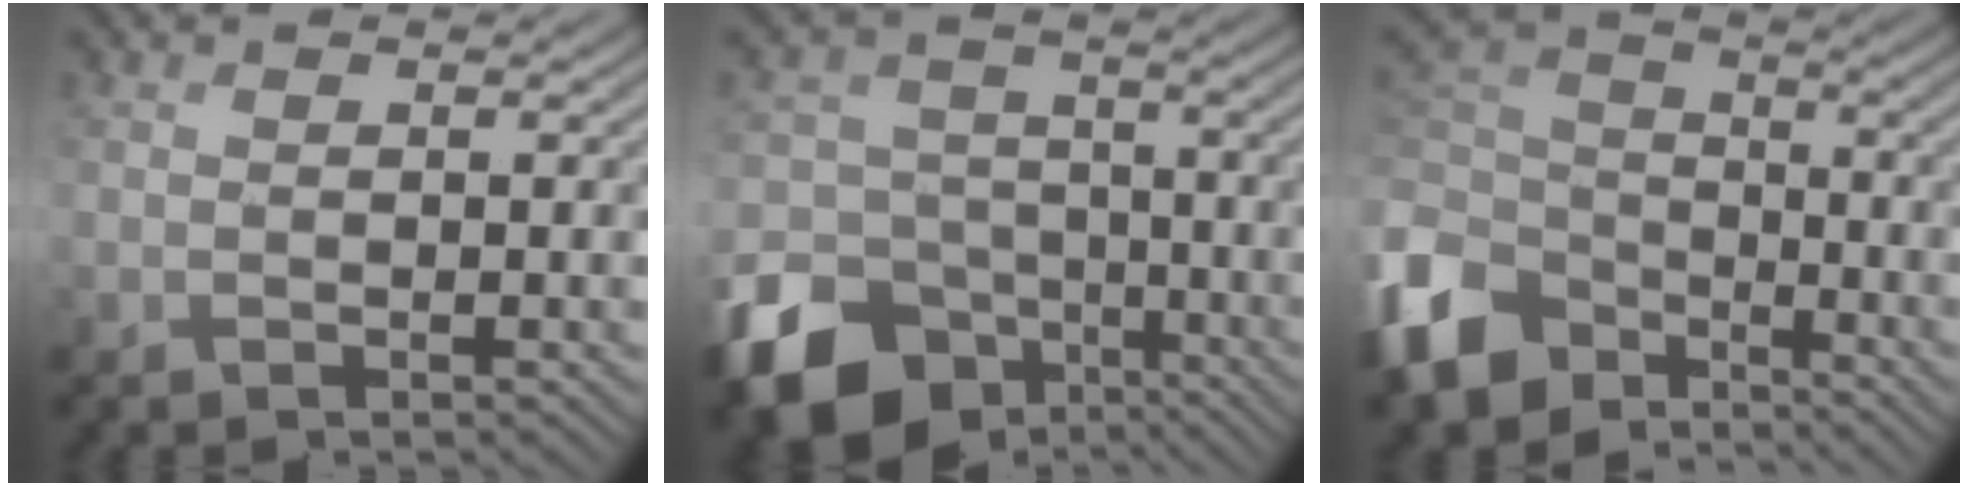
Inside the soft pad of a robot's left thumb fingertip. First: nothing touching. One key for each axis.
{"total": 16.7, "fx": -9.4, "fy": 12.5, "fz": 5.9, "tx": -0.184, "ty": -0.062, "tz": -0.159}
{"total": 11.8, "fx": -6.9, "fy": 8.1, "fz": 5.1, "tx": -0.165, "ty": -0.016, "tz": -0.145}